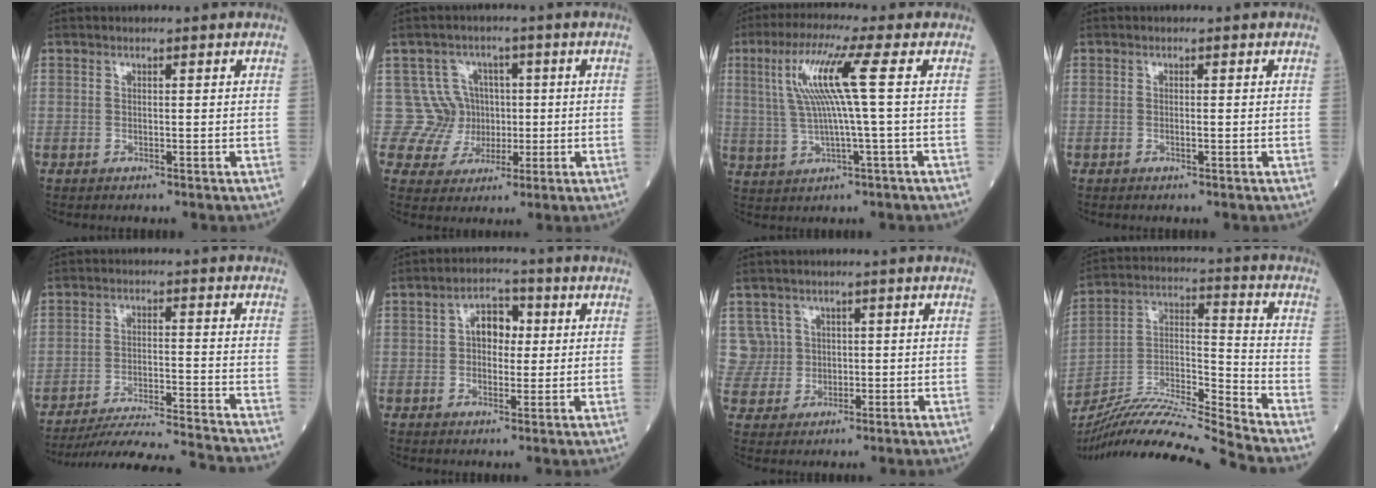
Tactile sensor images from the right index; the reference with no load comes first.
{"total": 6.9, "force": [0.8, 6.8, -0.7], "torque": [0.030, 0.022, 0.019]}
{"total": 9.5, "force": [2.0, -1.1, 9.3], "torque": [-0.186, 0.016, 0.041]}
{"total": 0.5, "force": [-0.2, -0.1, 0.5], "torque": [-0.012, 0.000, -0.003]}
{"total": 17.7, "force": [-16.8, -1.2, 5.4], "torque": [-0.088, -0.030, -0.248]}
{"total": 5.2, "force": [0.8, 3.2, 4.0], "torque": [-0.068, 0.019, 0.011]}
{"total": 5.2, "force": [1.5, 5.0, -0.5], "torque": [0.022, 0.020, 0.034]}
{"total": 17.7, "force": [-16.6, -2.6, 5.7], "torque": [-0.096, 0.014, -0.296]}